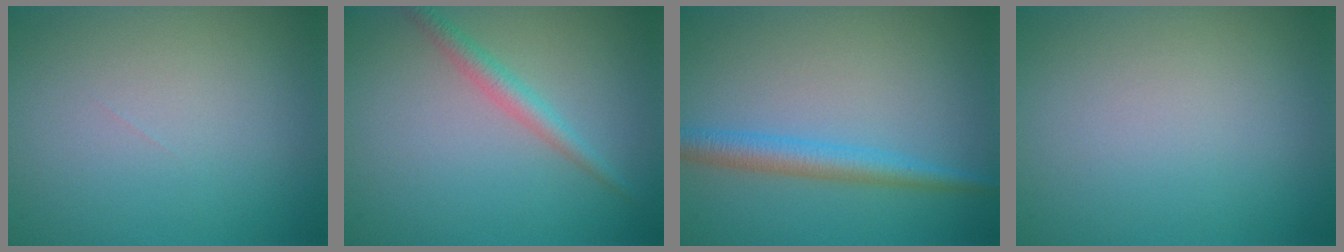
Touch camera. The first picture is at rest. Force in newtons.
{"total": 2.0, "press": 2.0, "slide": 0.0}
{"total": 3.0, "press": 3.0, "slide": 0.1}
{"total": 0.0}